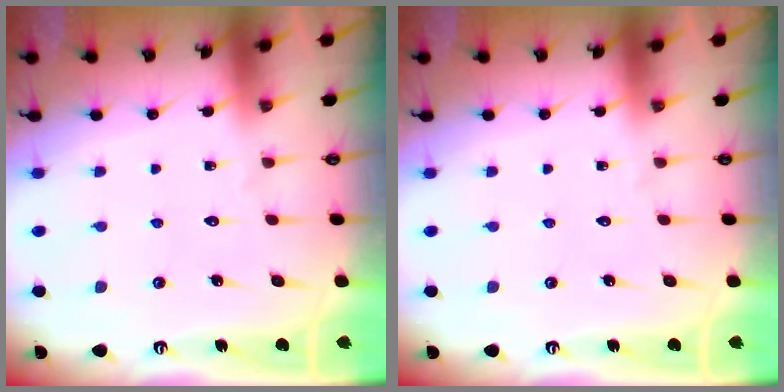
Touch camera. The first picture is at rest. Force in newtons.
{"total": 0.0}